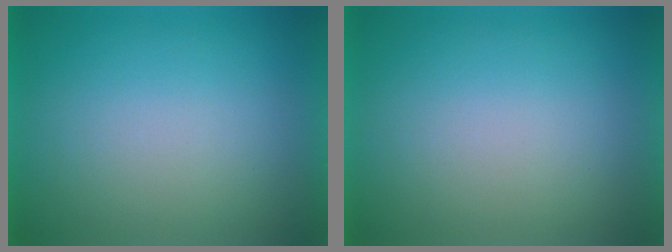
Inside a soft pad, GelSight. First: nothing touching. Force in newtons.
{"total": 0.0}